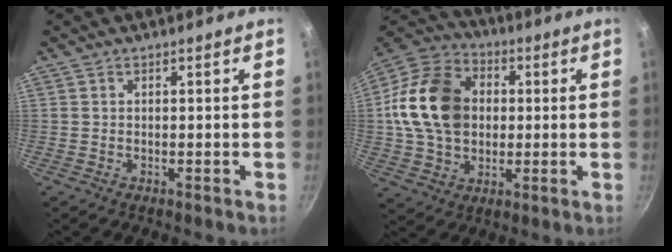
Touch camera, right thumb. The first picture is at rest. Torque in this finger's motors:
{"motor_torque": [1.39, 3.62, 1.24, -0.49, 0.19]}